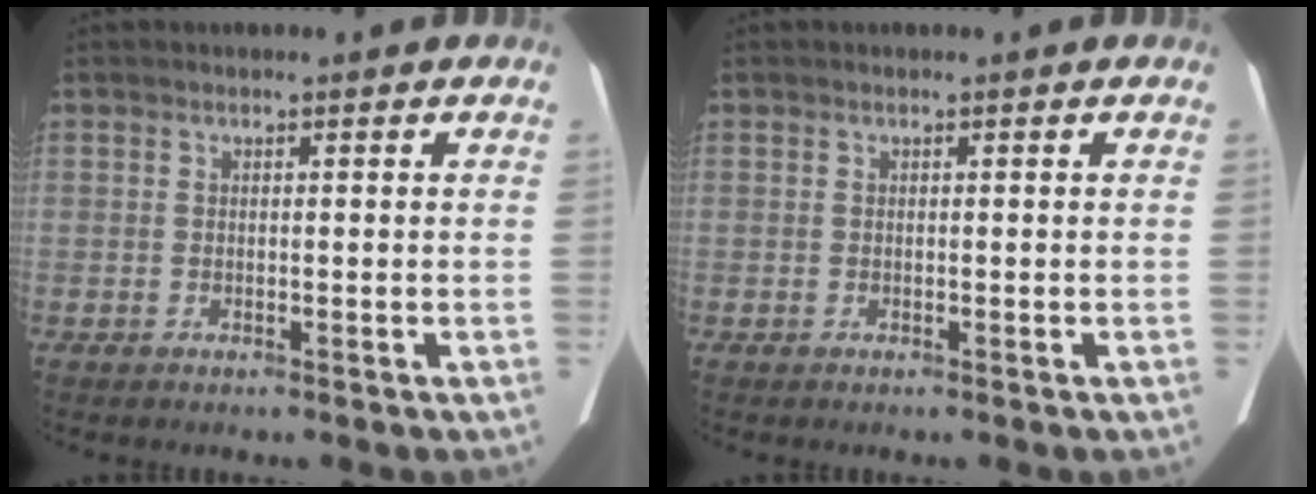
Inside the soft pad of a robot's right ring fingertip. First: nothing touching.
{"total": 0.0}